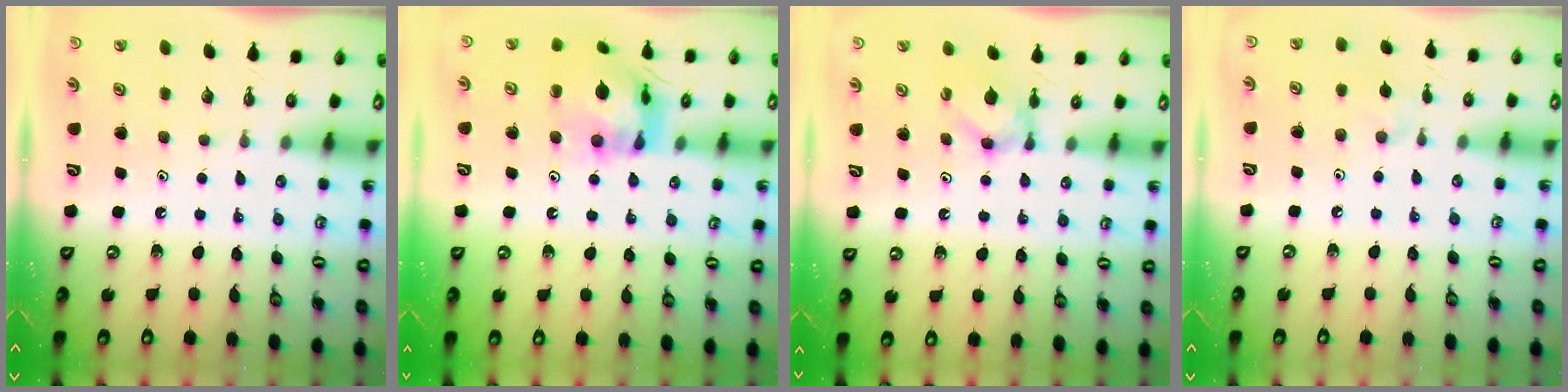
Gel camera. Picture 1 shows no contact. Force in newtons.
{"total": 12.3, "press": 12.2, "slide": 1.1}
{"total": 3.2, "press": 3.2, "slide": 0.6}
{"total": 2.8, "press": 2.7, "slide": 0.5}